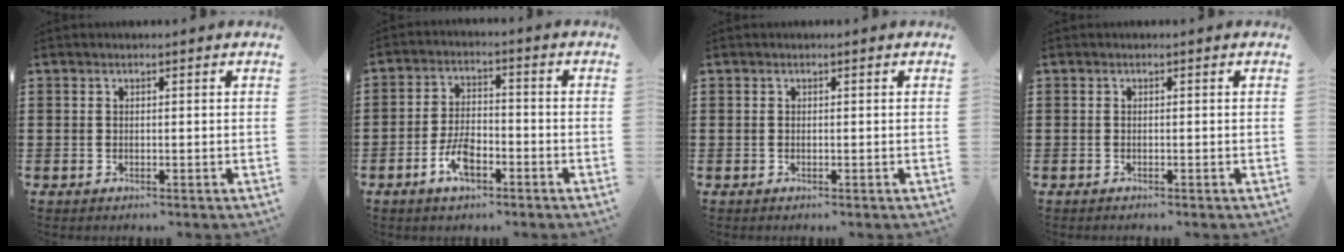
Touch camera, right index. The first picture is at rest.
{"total": 5.7, "force": [-2.8, 2.7, 4.1], "torque": [-0.094, 0.002, -0.058]}
{"total": 0.0}
{"total": 0.0}